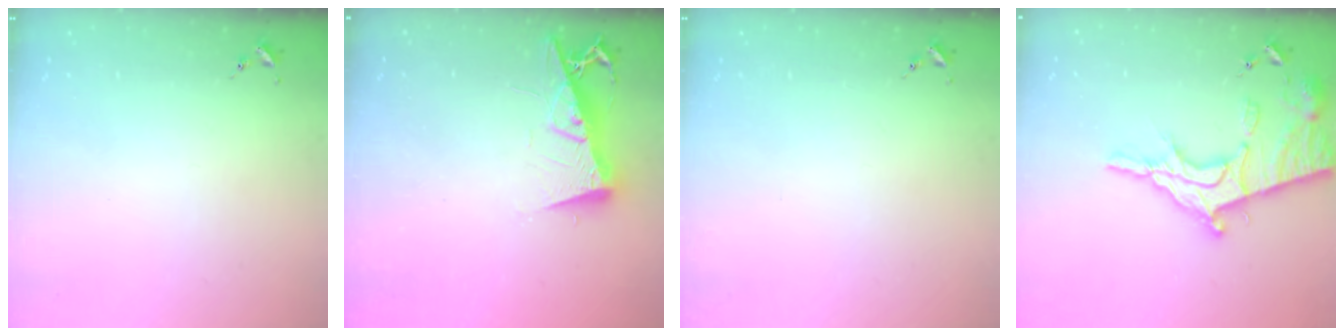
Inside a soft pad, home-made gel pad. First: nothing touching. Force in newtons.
{"total": 11.3, "press": 11.2, "slide": 1.1}
{"total": 0.0}
{"total": 19.8, "press": 19.8, "slide": 1.8}